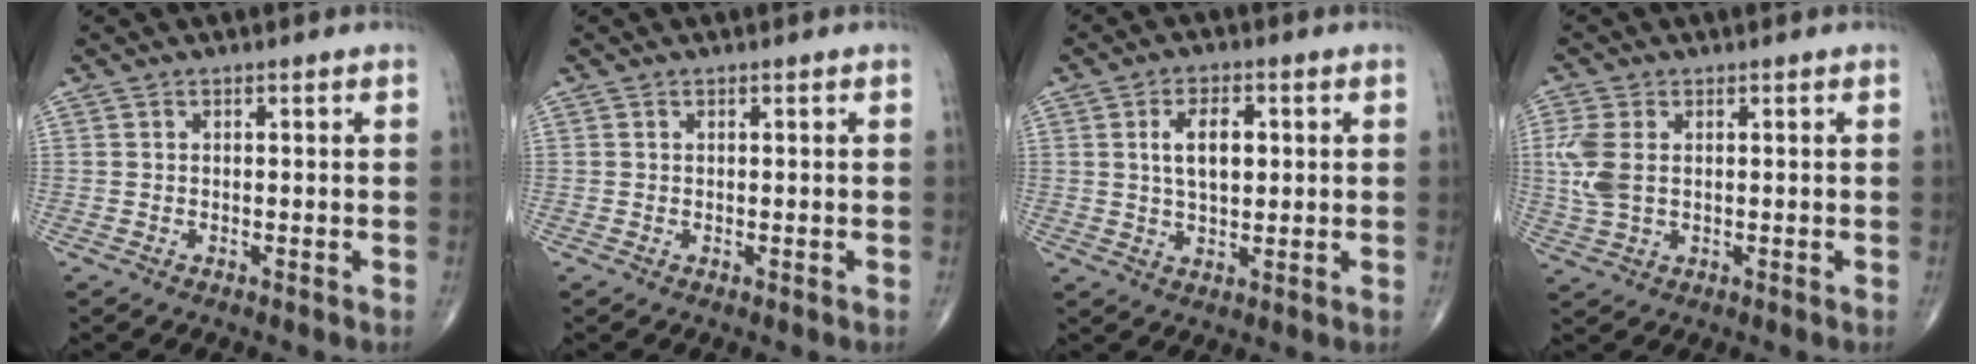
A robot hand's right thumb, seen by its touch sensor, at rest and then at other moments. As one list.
[{"total": 0.0}, {"total": 7.3, "force": [1.5, 4.0, 5.9], "torque": [-0.092, -0.001, 0.025]}, {"total": 6.4, "force": [0.8, 4.1, 4.9], "torque": [-0.127, 0.004, 0.019]}]